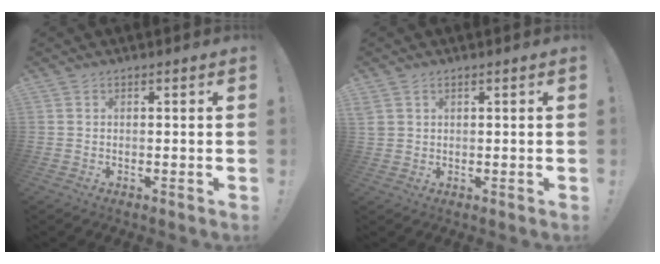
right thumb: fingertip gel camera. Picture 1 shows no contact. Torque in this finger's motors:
{"motor_torque": [-0.14, -0.12, 0.04, 0.36, 0.04]}